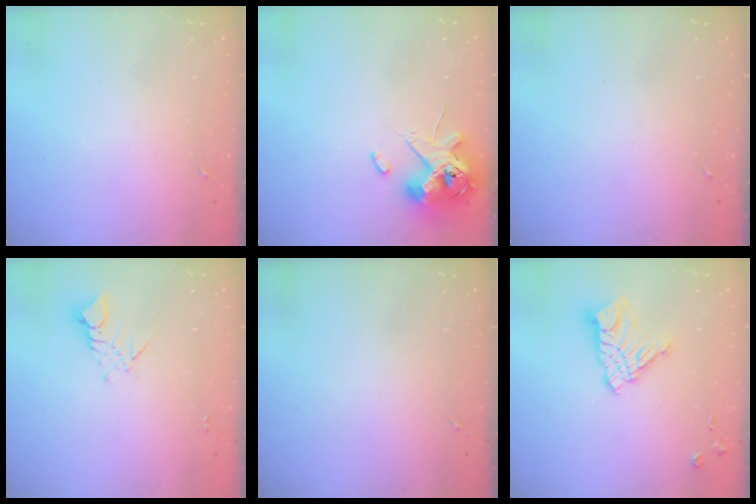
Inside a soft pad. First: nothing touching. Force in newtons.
{"total": 13.2, "press": 13.0, "slide": 2.3}
{"total": 0.0}
{"total": 4.2, "press": 4.2, "slide": 0.2}
{"total": 0.0}
{"total": 11.6, "press": 11.6, "slide": 1.0}